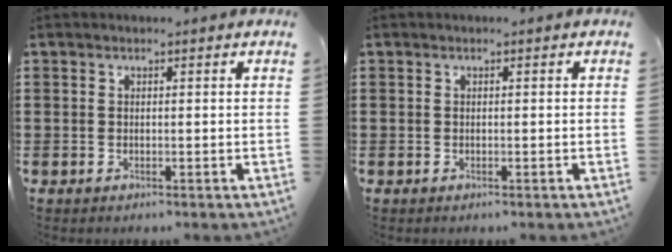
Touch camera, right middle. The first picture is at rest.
{"total": 0.0}